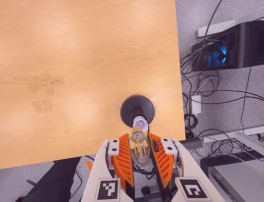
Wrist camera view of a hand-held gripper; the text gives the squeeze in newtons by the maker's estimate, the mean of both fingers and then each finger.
{"total": 9.3, "left": 8.3, "right": 10.2}